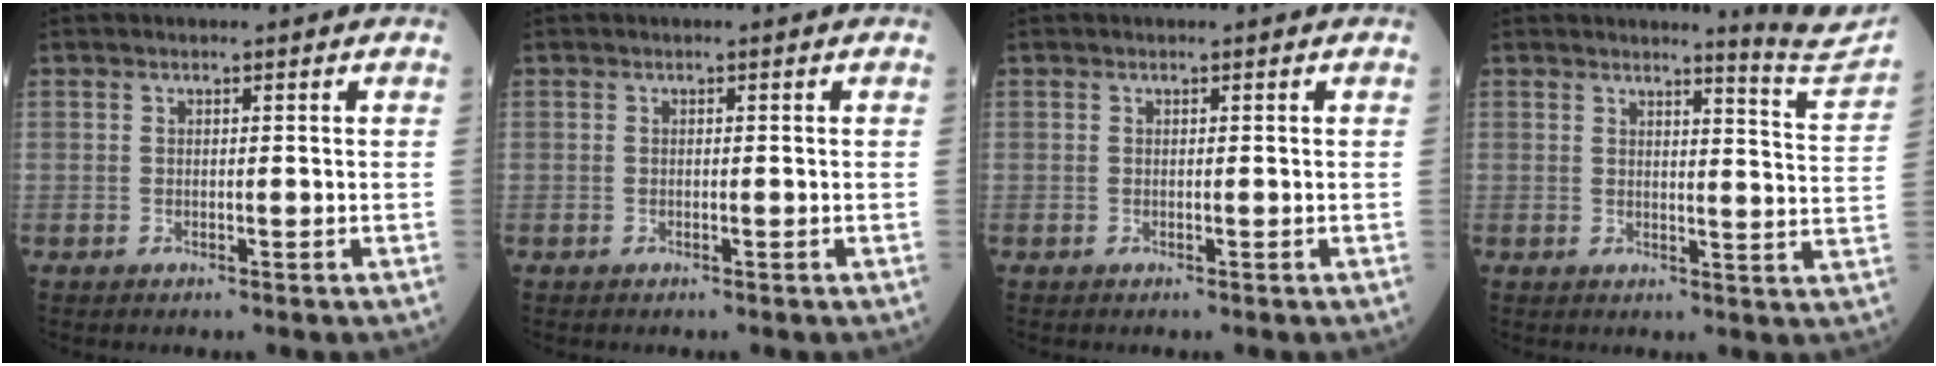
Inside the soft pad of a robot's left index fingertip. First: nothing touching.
{"total": 0.0}
{"total": 0.0}
{"total": 7.2, "force": [6.9, -2.0, 0.4], "torque": [-0.025, -0.076, 0.076]}